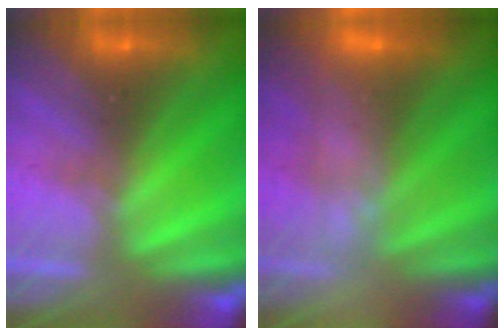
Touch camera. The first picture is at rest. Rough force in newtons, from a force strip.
{"total": 2.6}